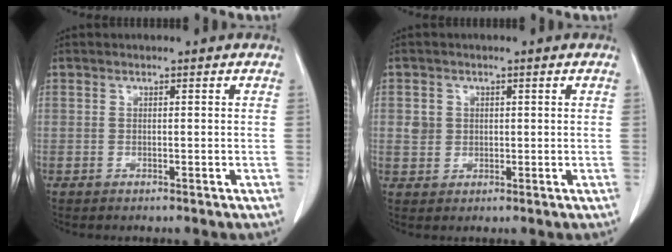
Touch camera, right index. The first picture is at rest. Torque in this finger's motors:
{"motor_torque": [0.32, 0.05, 0.11, 0.03]}